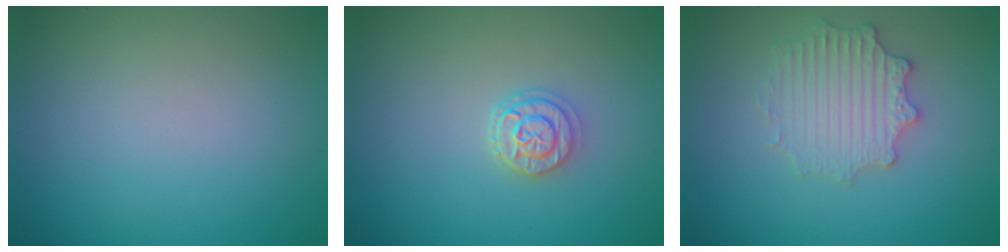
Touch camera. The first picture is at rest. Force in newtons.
{"total": 2.3, "press": 2.0, "slide": 1.1}
{"total": 2.9, "press": 2.9, "slide": 0.2}